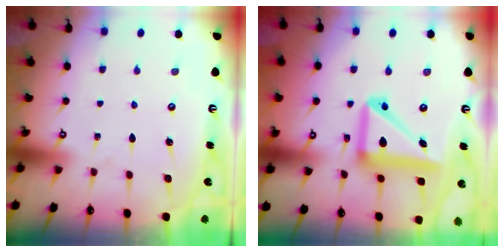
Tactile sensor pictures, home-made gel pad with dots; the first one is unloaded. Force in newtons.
{"total": 15.5, "press": 15.3, "slide": 2.3}